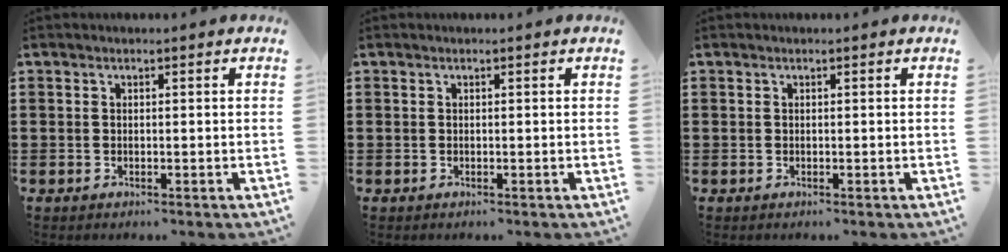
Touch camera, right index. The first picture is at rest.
{"total": 0.0}
{"total": 0.0}